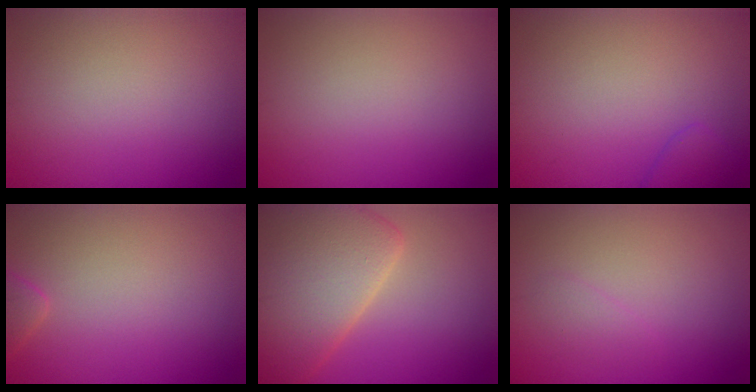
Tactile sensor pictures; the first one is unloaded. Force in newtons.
{"total": 0.0}
{"total": 1.9, "press": 1.9, "slide": 0.1}
{"total": 1.5, "press": 1.5, "slide": 0.2}
{"total": 9.8, "press": 9.8, "slide": 1.0}
{"total": 1.0, "press": 1.0, "slide": 0.1}